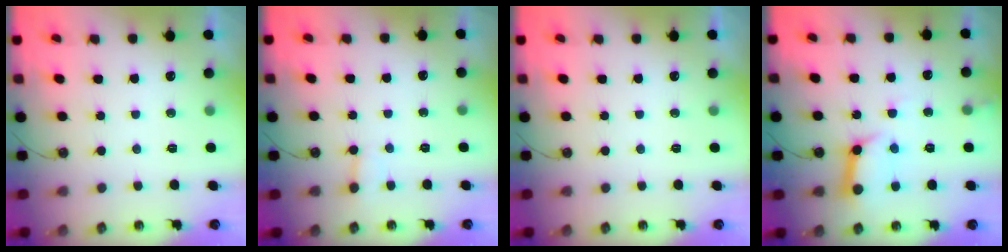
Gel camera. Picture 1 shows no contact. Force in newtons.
{"total": 2.7, "press": 2.7, "slide": 0.5}
{"total": 0.0}
{"total": 12.0, "press": 11.9, "slide": 1.5}